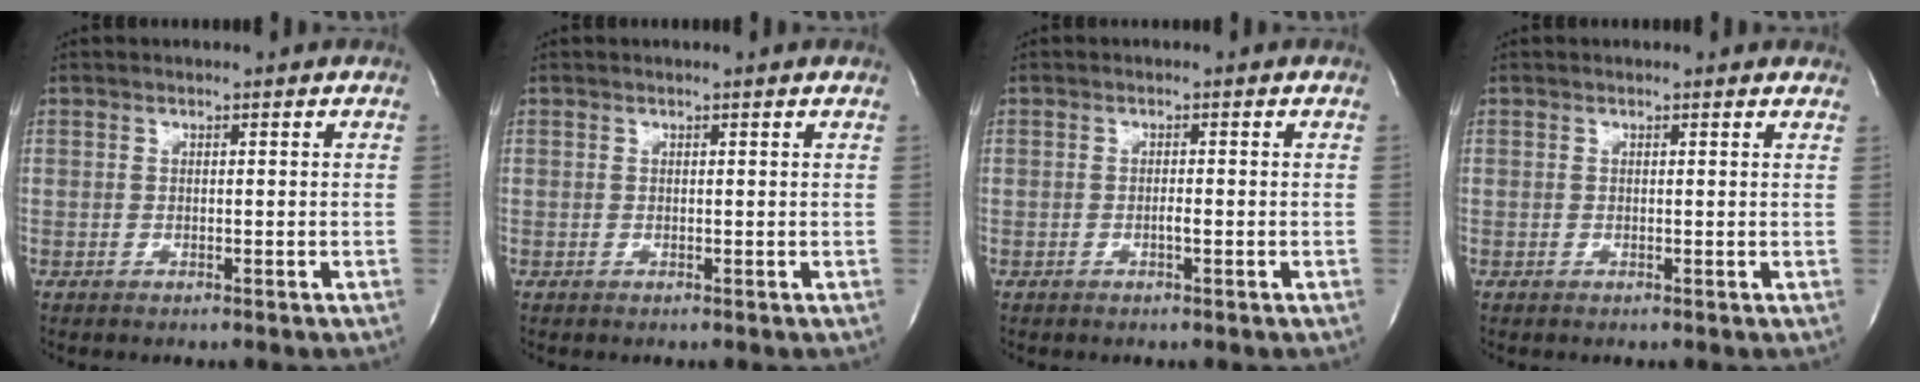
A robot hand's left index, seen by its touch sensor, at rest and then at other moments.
{"total": 0.6, "force": [0.6, -0.1, 0.3], "torque": [-0.009, 0.001, 0.012]}
{"total": 0.8, "force": [-0.3, 0.0, 0.7], "torque": [-0.014, 0.001, -0.006]}
{"total": 3.1, "force": [2.9, 1.0, 0.7], "torque": [-0.011, 0.009, 0.017]}